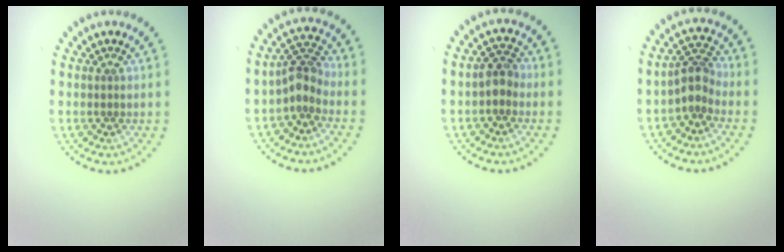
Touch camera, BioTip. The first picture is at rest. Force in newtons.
{"total": 2.6, "press": 2.0, "slide": 1.5}
{"total": 2.0, "press": 1.9, "slide": 0.6}
{"total": 2.5, "press": 2.0, "slide": 1.6}